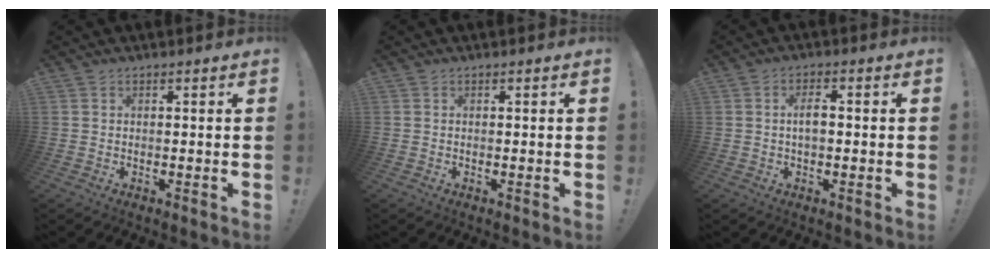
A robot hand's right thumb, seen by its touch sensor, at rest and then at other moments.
{"total": 0.0}
{"total": 3.9, "force": [-0.2, 1.7, 3.5], "torque": [-0.064, 0.010, -0.006]}